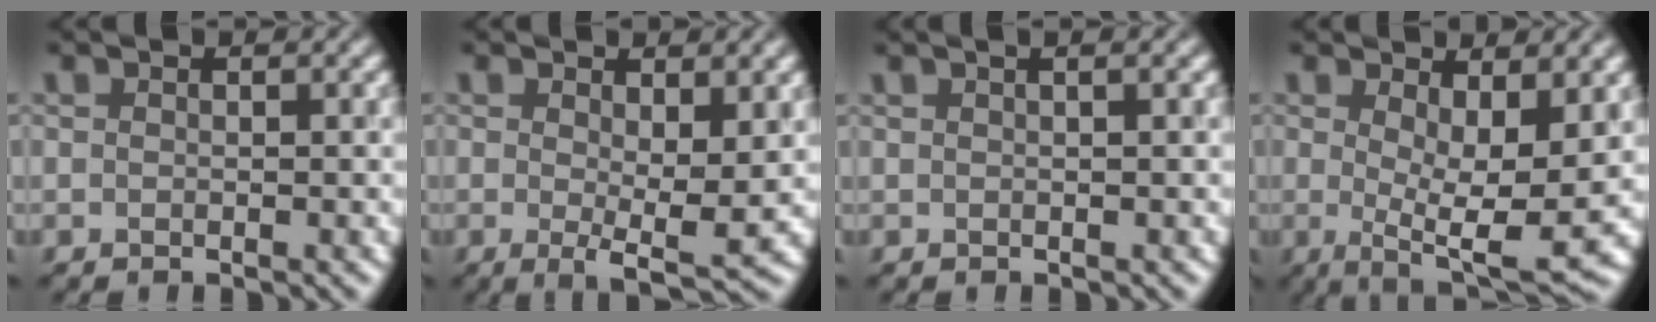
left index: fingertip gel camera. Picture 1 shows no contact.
{"total": 3.9, "force": [0.3, 1.0, 3.8], "torque": [-0.063, -0.012, 0.007]}
{"total": 2.1, "force": [1.3, 0.7, 1.4], "torque": [-0.011, 0.007, 0.001]}
{"total": 7.0, "force": [0.7, 2.1, 6.6], "torque": [-0.111, -0.017, 0.018]}